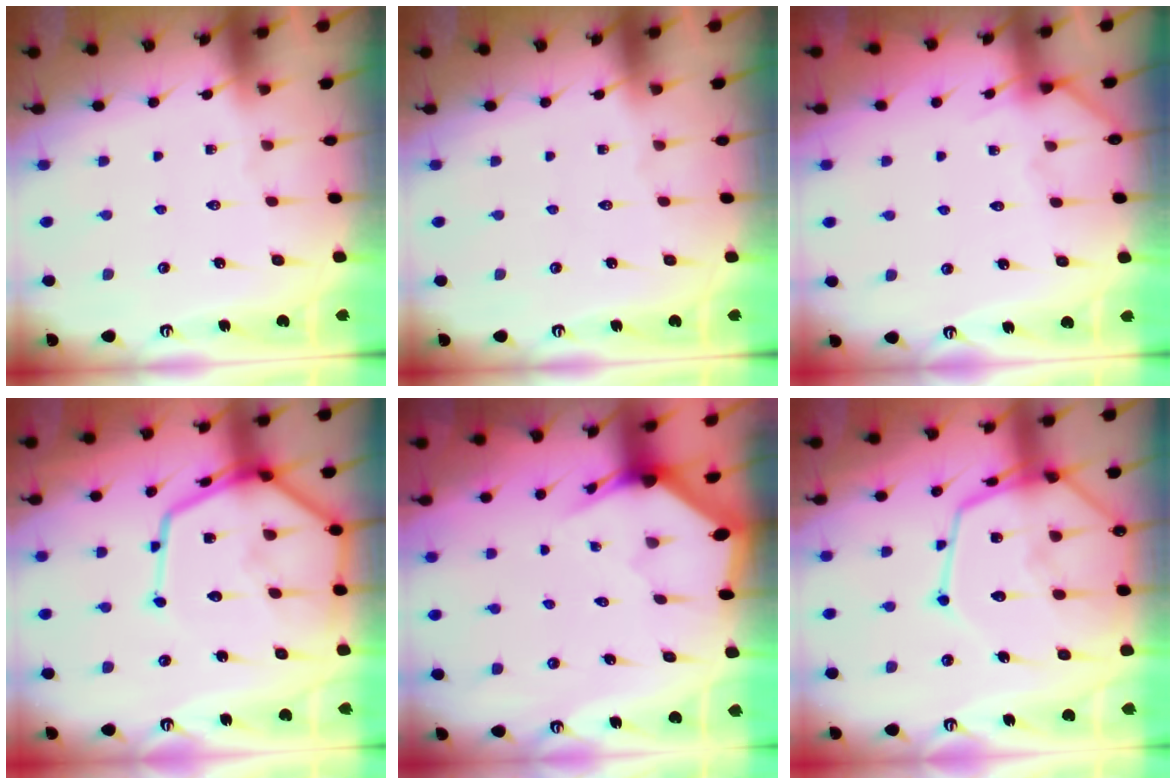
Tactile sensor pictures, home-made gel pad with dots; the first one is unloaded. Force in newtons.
{"total": 0.0}
{"total": 2.8, "press": 2.8, "slide": 0.2}
{"total": 17.8, "press": 17.7, "slide": 1.7}
{"total": 2.9, "press": 2.9, "slide": 0.1}
{"total": 19.1, "press": 19.0, "slide": 1.7}